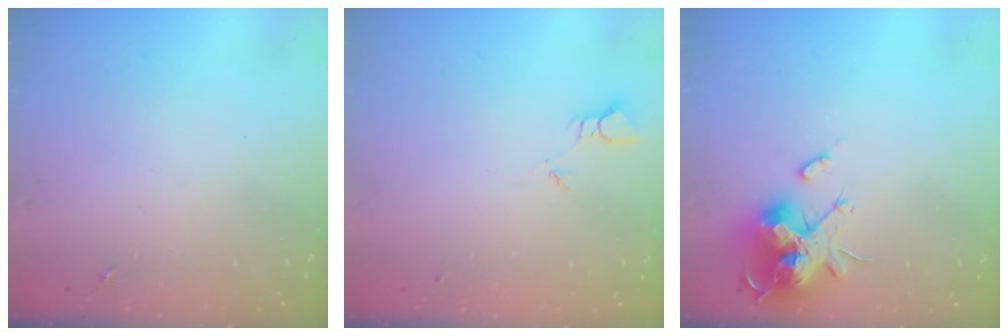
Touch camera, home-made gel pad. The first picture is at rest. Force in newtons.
{"total": 1.9, "press": 1.9, "slide": 0.1}
{"total": 18.9, "press": 18.9, "slide": 0.2}